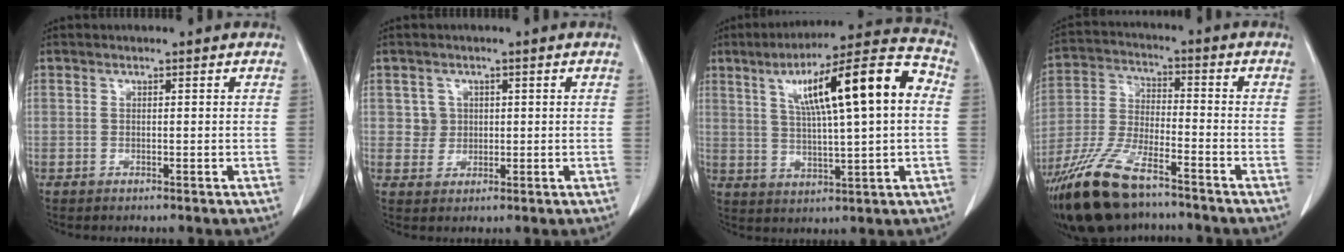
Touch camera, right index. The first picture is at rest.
{"total": 4.3, "force": [0.9, 4.2, 0.4], "torque": [0.001, 0.014, 0.021]}
{"total": 18.3, "force": [4.1, 2.9, 17.6], "torque": [-0.272, 0.041, 0.062]}
{"total": 16.3, "force": [-11.6, 5.4, 10.0], "torque": [-0.230, -0.021, -0.218]}